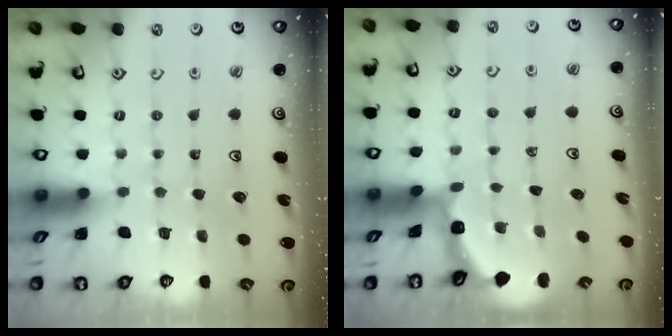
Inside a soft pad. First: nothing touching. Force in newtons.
{"total": 2.1, "press": 2.1, "slide": 0.2}